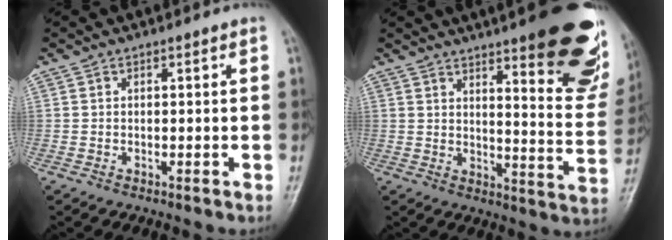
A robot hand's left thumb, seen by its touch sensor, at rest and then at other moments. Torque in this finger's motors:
{"motor_torque": [2.07, 1.10, 1.35, -1.44, 0.27]}